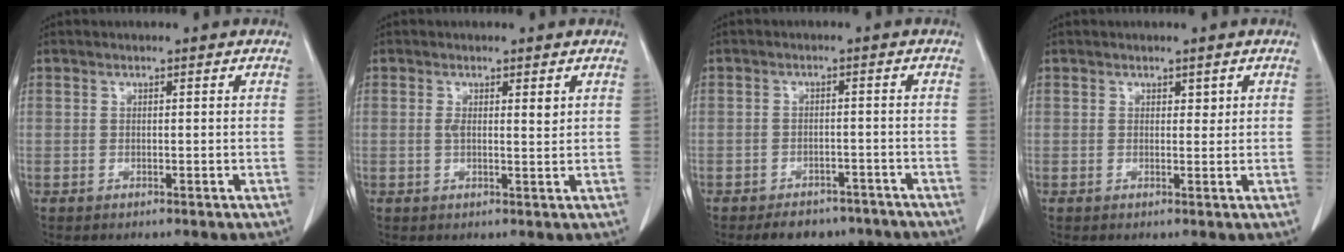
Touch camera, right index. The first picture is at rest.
{"total": 2.5, "force": [0.8, 0.7, 2.2], "torque": [-0.040, -0.001, 0.013]}
{"total": 7.3, "force": [-6.1, 3.7, 1.7], "torque": [-0.005, 0.006, -0.077]}
{"total": 1.0, "force": [0.6, 0.6, 0.5], "torque": [0.000, -0.003, 0.007]}